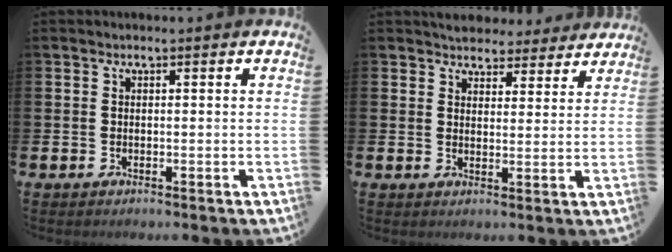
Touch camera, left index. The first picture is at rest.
{"total": 4.6, "force": [4.3, 1.7, -0.1], "torque": [-0.003, -0.029, 0.076]}